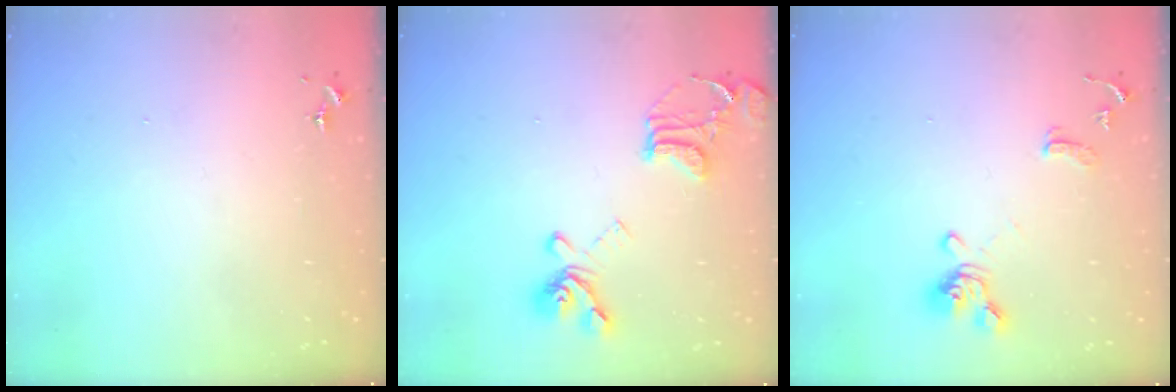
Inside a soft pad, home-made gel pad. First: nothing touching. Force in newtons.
{"total": 17.6, "press": 17.5, "slide": 1.6}
{"total": 12.9, "press": 12.8, "slide": 1.1}